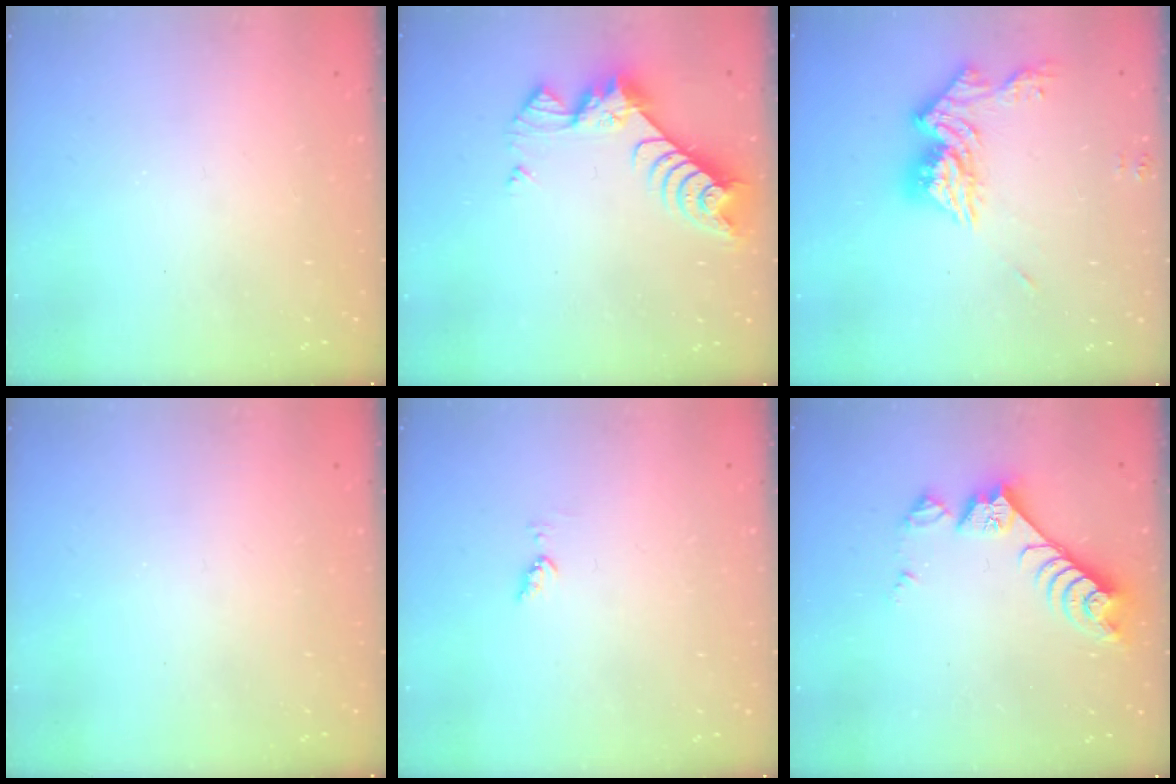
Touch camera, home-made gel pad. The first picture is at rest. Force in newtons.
{"total": 8.0, "press": 8.0, "slide": 0.8}
{"total": 13.3, "press": 13.3, "slide": 1.3}
{"total": 0.0}
{"total": 4.3, "press": 4.3, "slide": 0.7}
{"total": 8.6, "press": 8.6, "slide": 0.1}